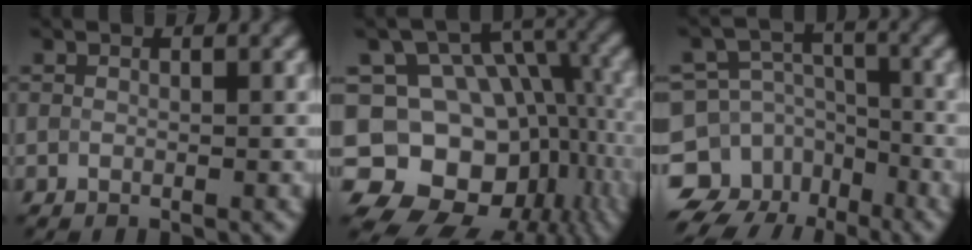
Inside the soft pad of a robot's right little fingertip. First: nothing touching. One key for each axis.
{"total": 12.6, "fx": -4.1, "fy": 9.9, "fz": 6.8, "tx": -0.092, "ty": -0.005, "tz": -0.058}
{"total": 9.0, "fx": -5.9, "fy": 6.7, "fz": 0.9, "tx": -0.026, "ty": 0.006, "tz": -0.106}